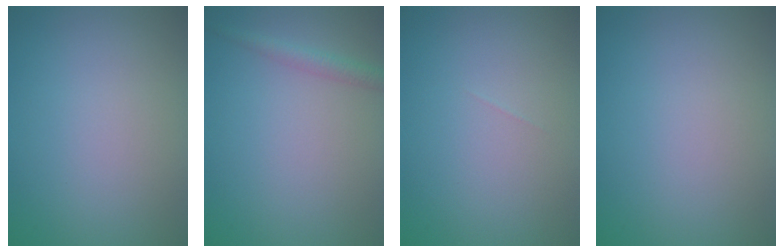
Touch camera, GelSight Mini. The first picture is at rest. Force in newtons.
{"total": 1.8, "press": 1.8, "slide": 0.1}
{"total": 0.0}
{"total": 0.0}